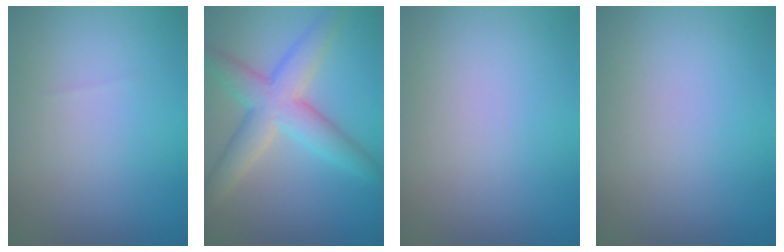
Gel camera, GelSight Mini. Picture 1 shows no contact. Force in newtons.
{"total": 7.3, "press": 7.3, "slide": 0.1}
{"total": 0.0}
{"total": 0.0}